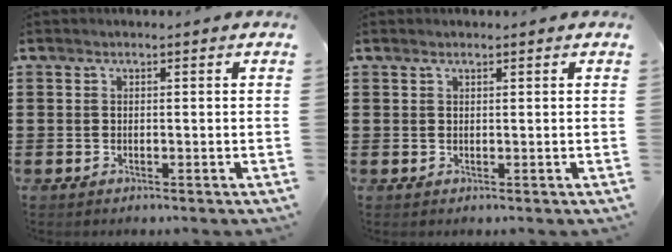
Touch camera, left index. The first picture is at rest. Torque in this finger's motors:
{"motor_torque": [-0.05, -0.01, 0.06, -0.01]}